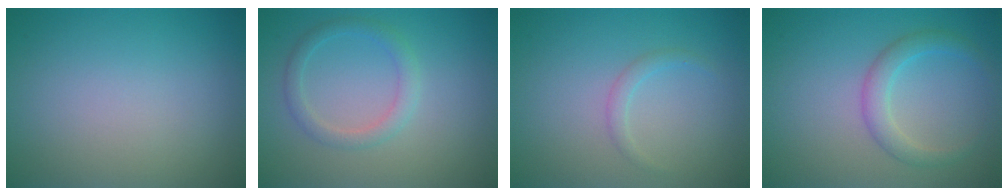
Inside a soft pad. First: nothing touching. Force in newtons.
{"total": 2.0, "press": 2.0, "slide": 0.0}
{"total": 1.1, "press": 1.1, "slide": 0.1}
{"total": 2.4, "press": 2.4, "slide": 0.1}